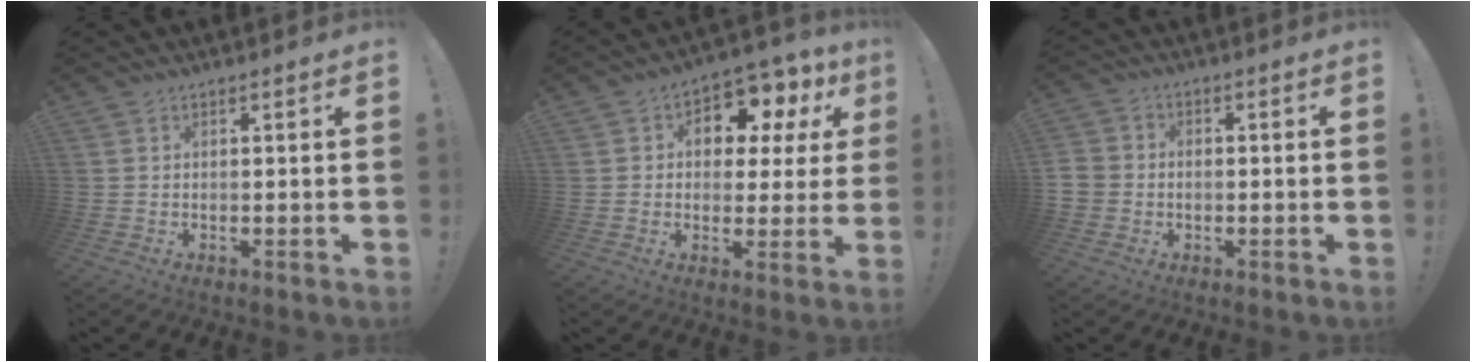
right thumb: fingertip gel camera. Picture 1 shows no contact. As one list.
[{"total": 8.8, "force": [4.7, 5.7, 4.8], "torque": [-0.062, -0.036, 0.082]}, {"total": 4.4, "force": [-1.4, 4.0, 1.4], "torque": [-0.025, 0.011, -0.024]}]